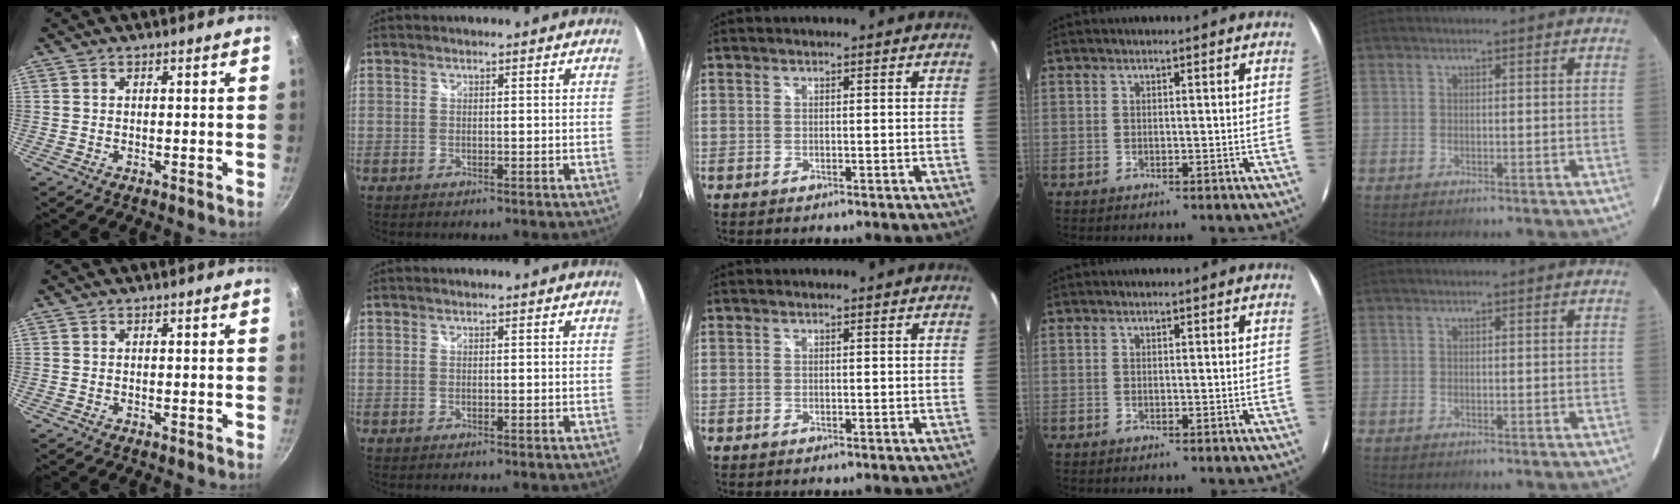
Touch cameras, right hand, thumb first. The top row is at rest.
{}